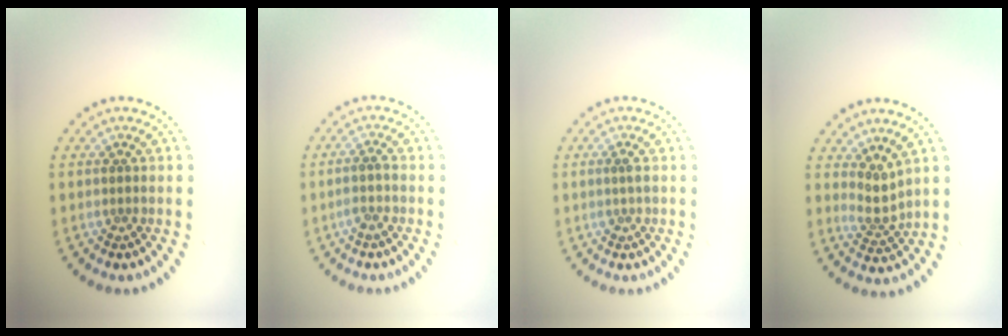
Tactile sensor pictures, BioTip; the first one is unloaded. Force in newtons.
{"total": 1.5, "press": 1.2, "slide": 0.9}
{"total": 0.6, "press": 0.6, "slide": 0.3}
{"total": 2.2, "press": 1.5, "slide": 1.7}